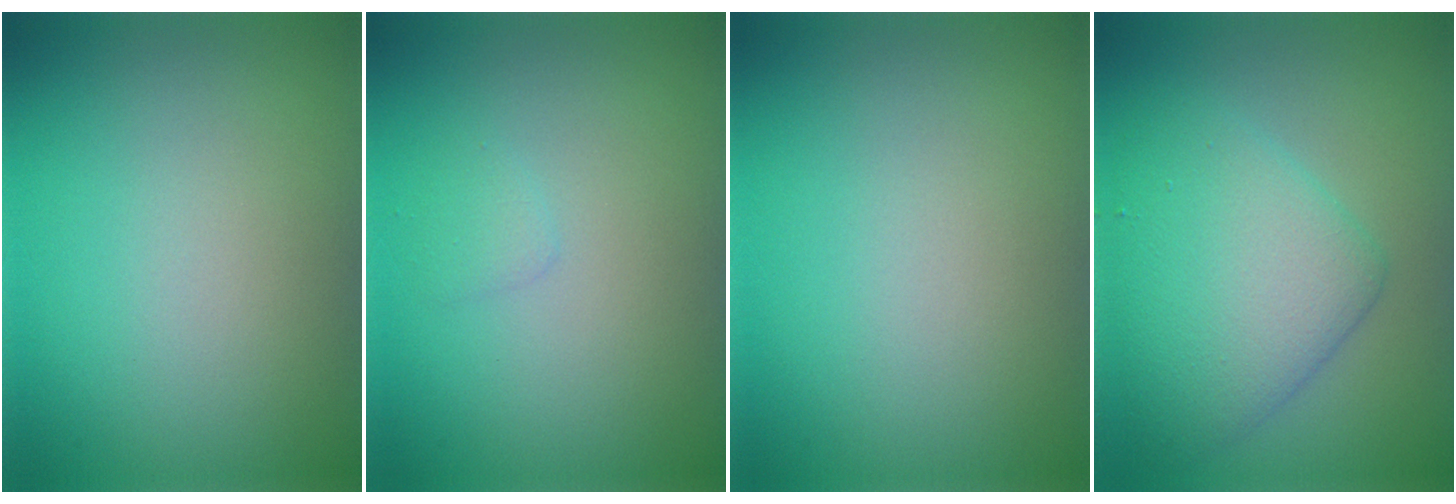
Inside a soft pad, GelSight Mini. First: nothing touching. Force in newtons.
{"total": 0.8, "press": 0.8, "slide": 0.1}
{"total": 0.0}
{"total": 6.3, "press": 6.3, "slide": 0.1}